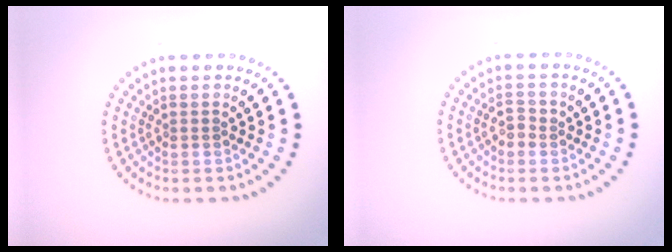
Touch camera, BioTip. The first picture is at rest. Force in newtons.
{"total": 1.5, "press": 1.4, "slide": 0.4}